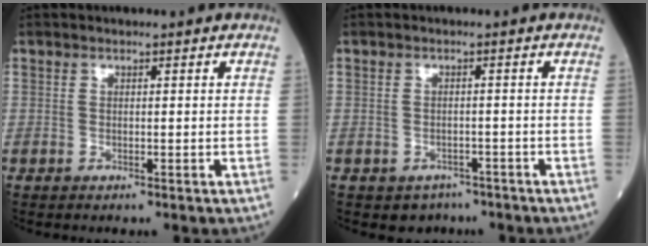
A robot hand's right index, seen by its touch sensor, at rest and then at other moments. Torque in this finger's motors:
{"motor_torque": [0.16, 0.04, -0.12, -0.04]}